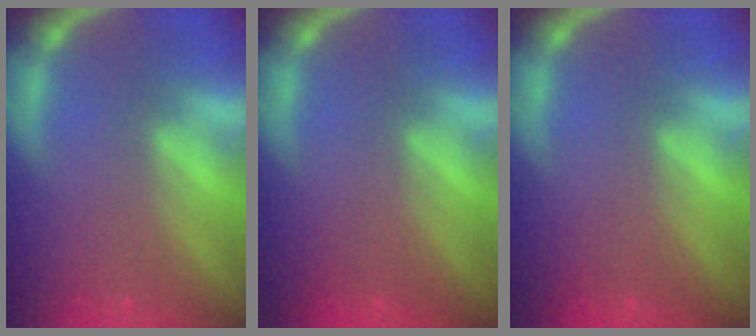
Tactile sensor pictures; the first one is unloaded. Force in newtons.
{"total": 0.0}
{"total": 0.0}